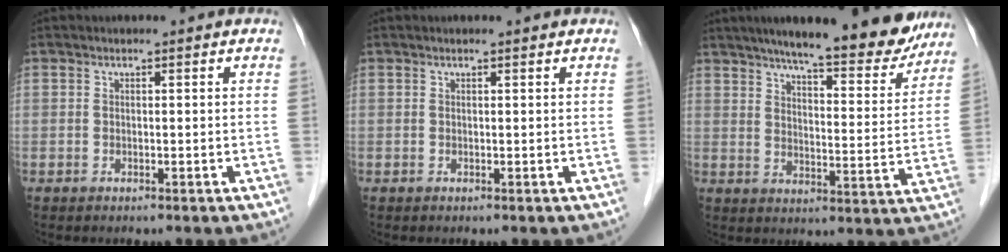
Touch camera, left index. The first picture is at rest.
{"total": 0.5, "force": [0.5, -0.1, 0.3], "torque": [-0.009, 0.002, 0.008]}
{"total": 19.5, "force": [16.5, 3.1, 9.9], "torque": [-0.136, -0.009, 0.215]}